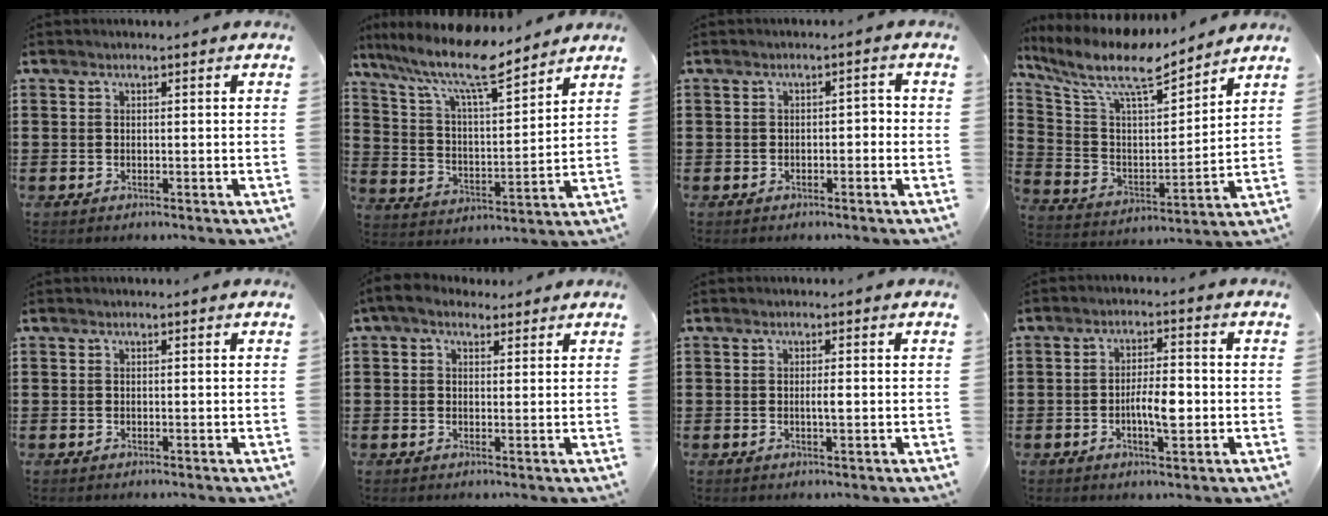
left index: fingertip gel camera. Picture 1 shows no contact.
{"total": 11.5, "force": [9.4, 1.7, 6.3], "torque": [-0.149, -0.055, 0.158]}
{"total": 1.5, "force": [-1.0, 0.7, 0.8], "torque": [-0.021, 0.005, -0.025]}
{"total": 10.8, "force": [8.5, 2.6, 6.1], "torque": [-0.152, -0.043, 0.145]}
{"total": 0.0}
{"total": 3.2, "force": [2.1, 1.7, 1.7], "torque": [-0.040, 0.006, 0.038]}
{"total": 1.6, "force": [-0.1, 0.2, 1.6], "torque": [-0.030, -0.002, -0.001]}
{"total": 5.4, "force": [-1.0, 1.8, 5.0], "torque": [-0.094, 0.005, -0.021]}